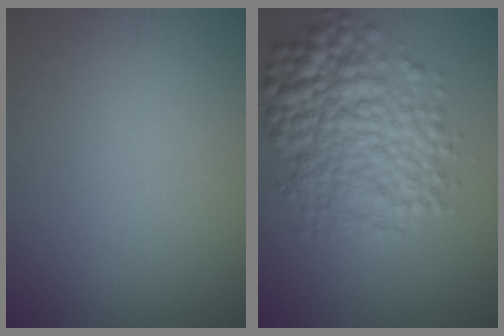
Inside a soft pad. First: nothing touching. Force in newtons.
{"total": 7.5, "press": 7.5, "slide": 0.1}